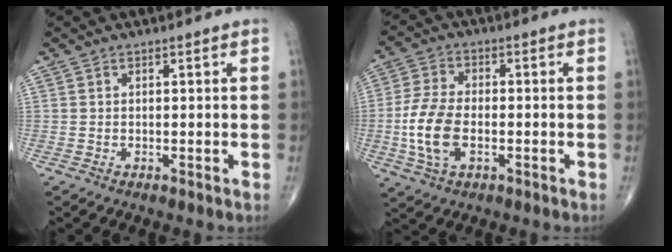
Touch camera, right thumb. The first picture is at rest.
{"total": 9.8, "force": [-2.0, 5.4, 7.9], "torque": [-0.167, 0.007, -0.041]}